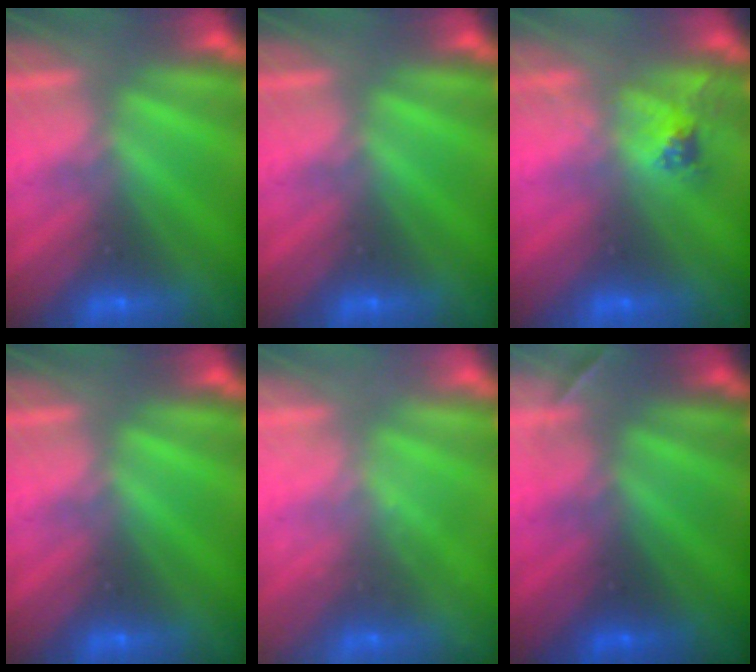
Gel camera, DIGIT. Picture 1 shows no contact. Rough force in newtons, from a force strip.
{"total": 0.0}
{"total": 2.5}
{"total": 0.0}
{"total": 2.4}
{"total": 1.7}